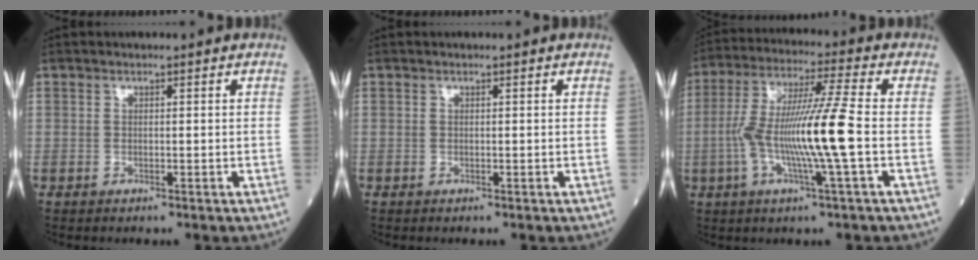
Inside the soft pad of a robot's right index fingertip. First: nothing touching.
{"total": 0.0}
{"total": 12.8, "force": [-2.1, -0.9, 12.6], "torque": [-0.242, 0.002, -0.047]}